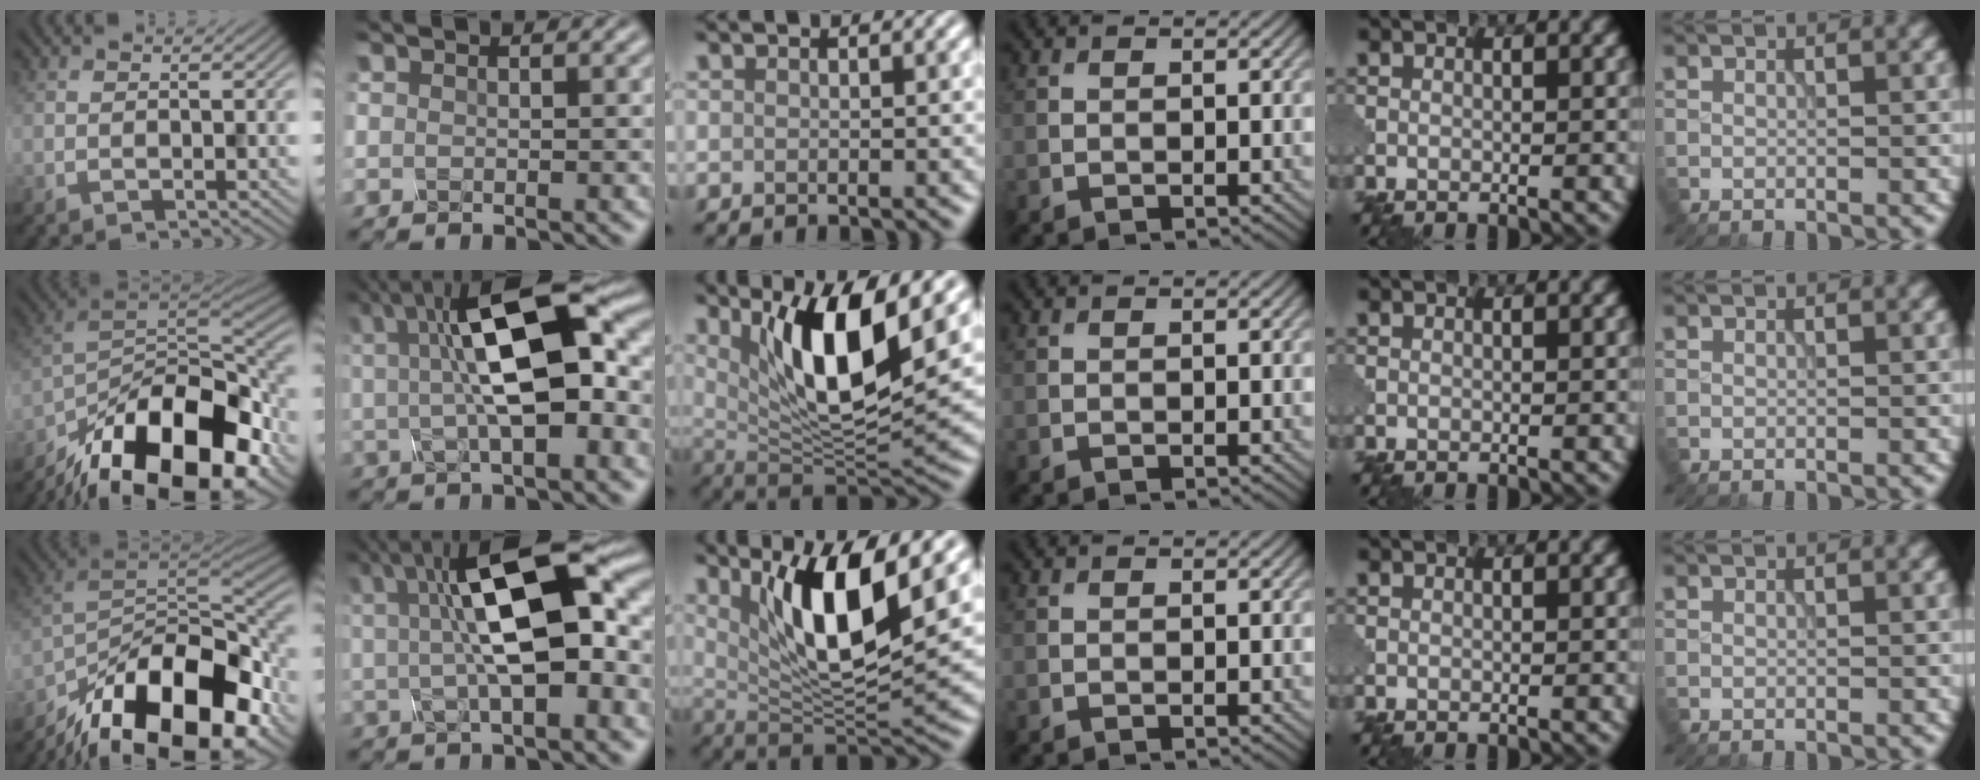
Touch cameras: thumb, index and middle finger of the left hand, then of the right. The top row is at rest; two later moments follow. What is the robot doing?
{"motion": "assemble", "object": "glue stick"}